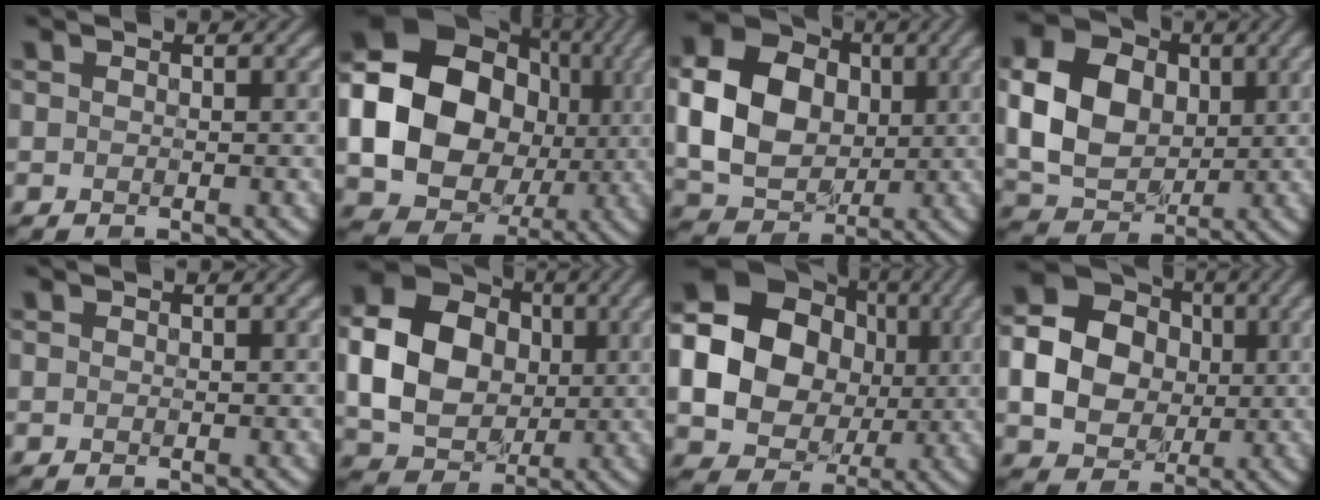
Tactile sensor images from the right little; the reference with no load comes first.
{"total": 17.0, "force": [-0.5, 14.4, 9.0], "torque": [-0.181, -0.010, -0.016]}
{"total": 10.0, "force": [0.1, 7.9, 6.1], "torque": [-0.143, -0.001, 0.001]}
{"total": 8.4, "force": [0.4, 6.6, 5.3], "torque": [-0.128, 0.005, 0.004]}
{"total": 0.0}
{"total": 12.2, "force": [0.3, 10.2, 6.6], "torque": [-0.157, 0.009, 0.008]}
{"total": 18.9, "force": [1.3, 17.1, 7.8], "torque": [-0.193, 0.020, -0.013]}
{"total": 11.2, "force": [0.3, 10.2, 4.7], "torque": [-0.118, 0.012, 0.007]}